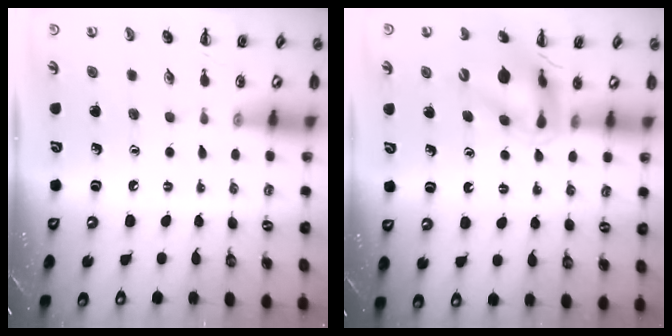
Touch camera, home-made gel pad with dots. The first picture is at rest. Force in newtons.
{"total": 11.9, "press": 11.5, "slide": 3.3}